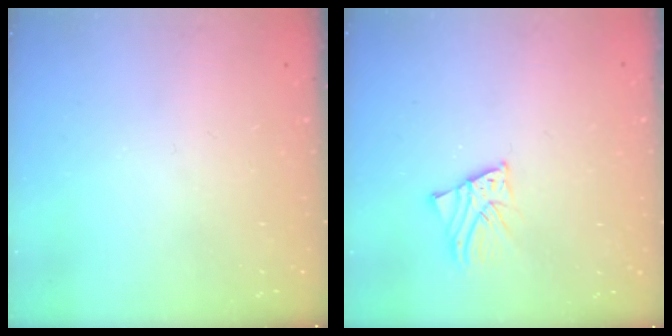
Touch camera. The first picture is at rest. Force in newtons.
{"total": 2.3, "press": 2.3, "slide": 0.3}